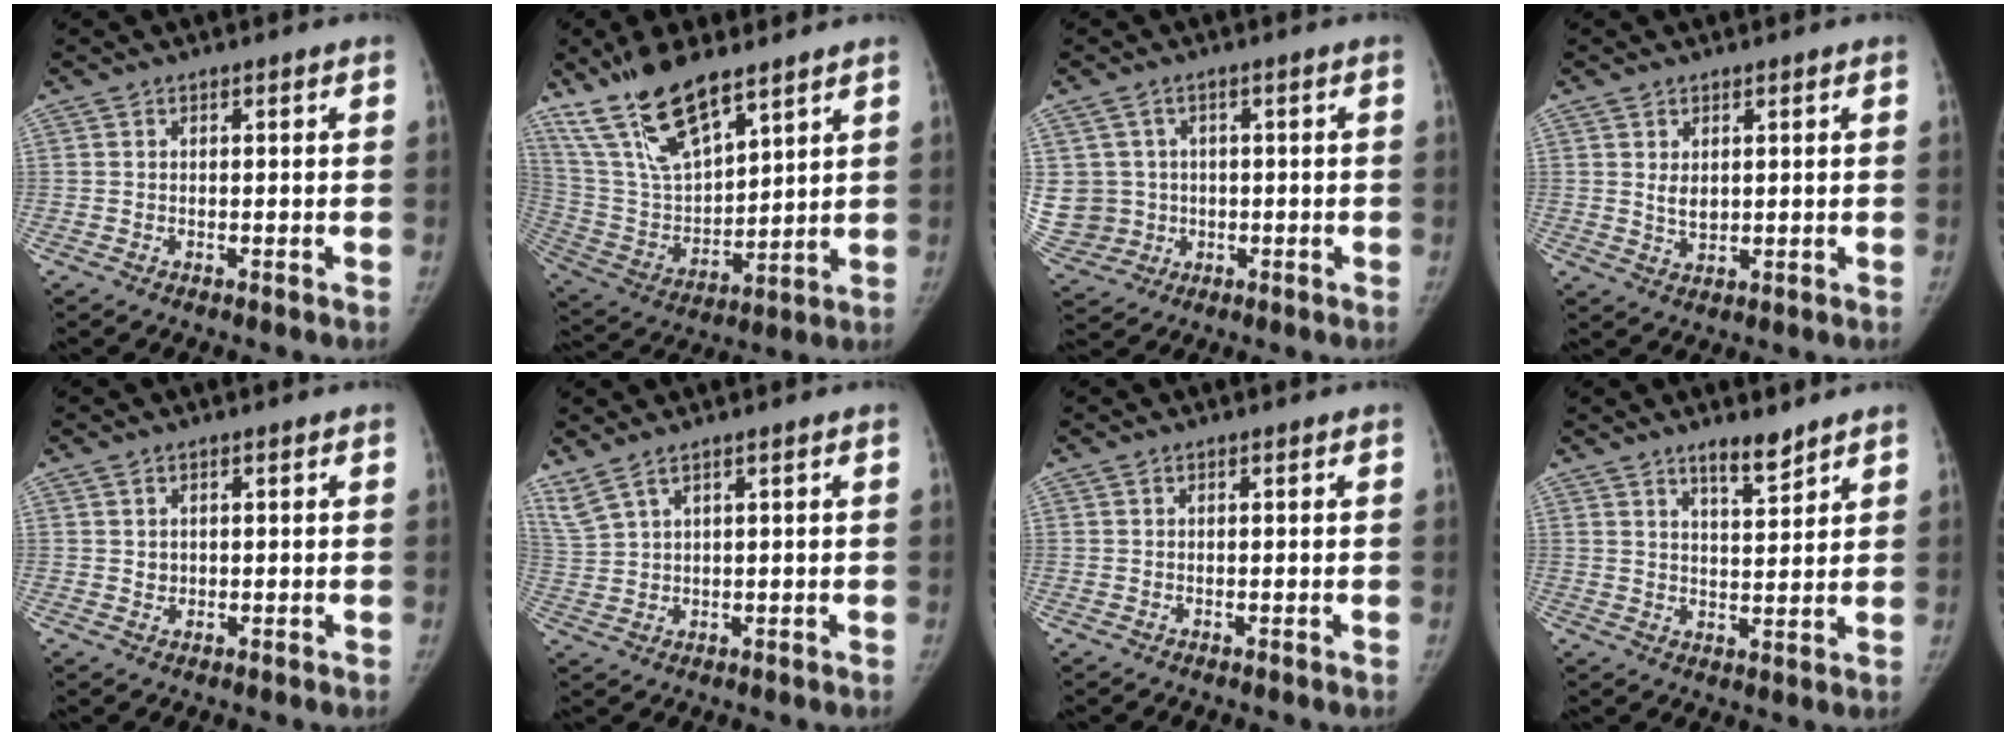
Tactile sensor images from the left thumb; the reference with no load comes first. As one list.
[{"total": 17.4, "force": [12.3, 5.9, 10.7], "torque": [-0.177, -0.052, 0.248]}, {"total": 8.8, "force": [0.1, 8.6, 2.0], "torque": [-0.036, 0.017, 0.019]}, {"total": 3.1, "force": [0.9, 2.0, 2.1], "torque": [-0.027, -0.011, 0.023]}, {"total": 1.3, "force": [0.4, 1.2, 0.4], "torque": [-0.002, -0.002, 0.007]}, {"total": 4.4, "force": [3.5, 0.7, 2.6], "torque": [-0.067, -0.006, 0.083]}, {"total": 0.0}, {"total": 5.2, "force": [4.2, 1.2, 2.8], "torque": [-0.029, -0.036, 0.068]}]